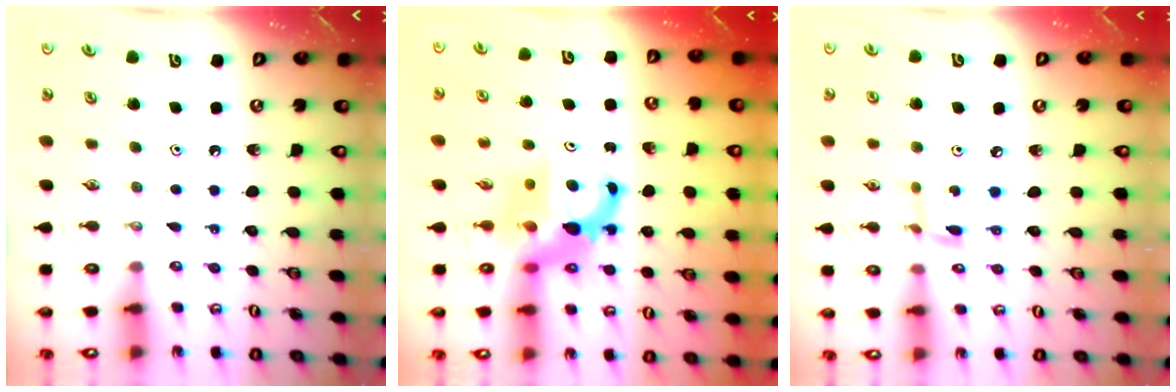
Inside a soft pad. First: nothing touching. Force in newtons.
{"total": 7.2, "press": 7.2, "slide": 0.5}
{"total": 3.0, "press": 3.0, "slide": 0.2}